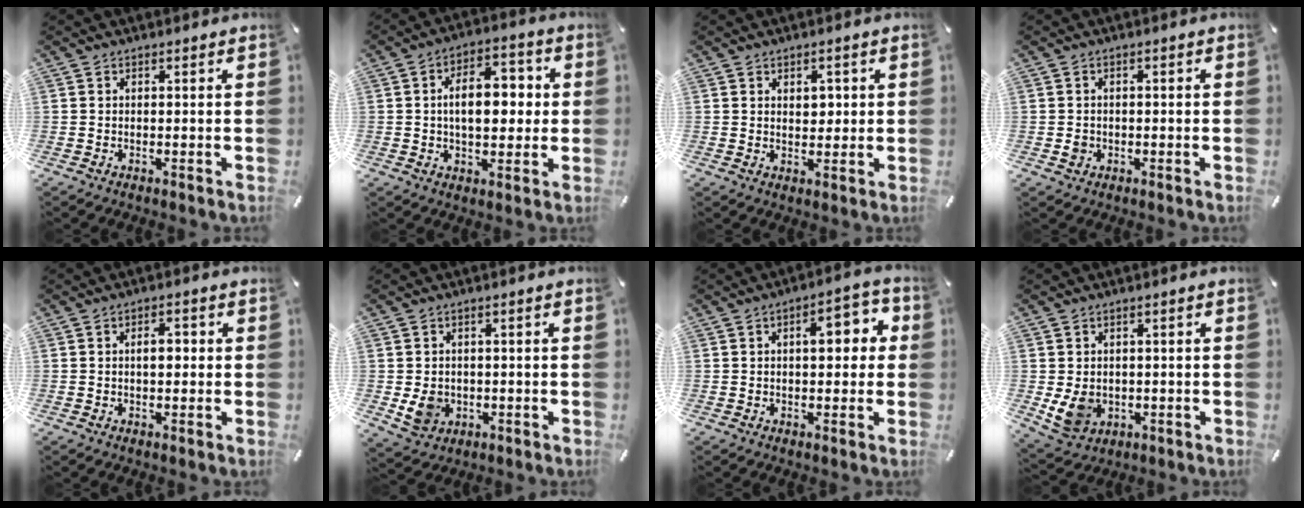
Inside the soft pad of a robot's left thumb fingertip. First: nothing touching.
{"total": 11.2, "force": [0.7, 6.9, 8.8], "torque": [-0.123, 0.001, 0.003]}
{"total": 2.9, "force": [0.8, 2.3, 1.5], "torque": [-0.009, -0.005, 0.007]}
{"total": 2.2, "force": [-0.6, 1.9, 0.8], "torque": [-0.016, 0.005, -0.012]}
{"total": 3.8, "force": [0.1, 2.3, 3.1], "torque": [-0.044, 0.003, -0.006]}
{"total": 6.2, "force": [-0.7, 5.5, 2.8], "torque": [-0.054, -0.003, -0.015]}
{"total": 8.4, "force": [1.2, 4.5, 7.0], "torque": [-0.078, -0.004, 0.008]}
{"total": 6.8, "force": [-0.4, 6.0, 3.3], "torque": [-0.079, -0.001, -0.008]}